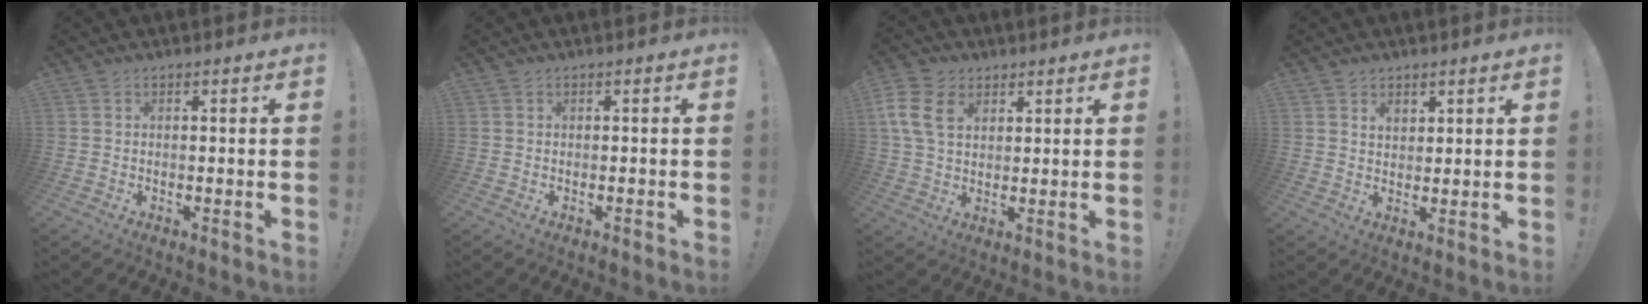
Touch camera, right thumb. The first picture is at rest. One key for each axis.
{"total": 0.6, "fx": -0.5, "fy": 0.0, "fz": 0.3, "tx": -0.006, "ty": 0.001, "tz": -0.009}
{"total": 11.6, "fx": 4.5, "fy": 7.9, "fz": 7.2, "tx": -0.152, "ty": -0.007, "tz": 0.088}
{"total": 2.6, "fx": 1.9, "fy": 1.6, "fz": 0.7, "tx": -0.001, "ty": -0.013, "tz": 0.033}